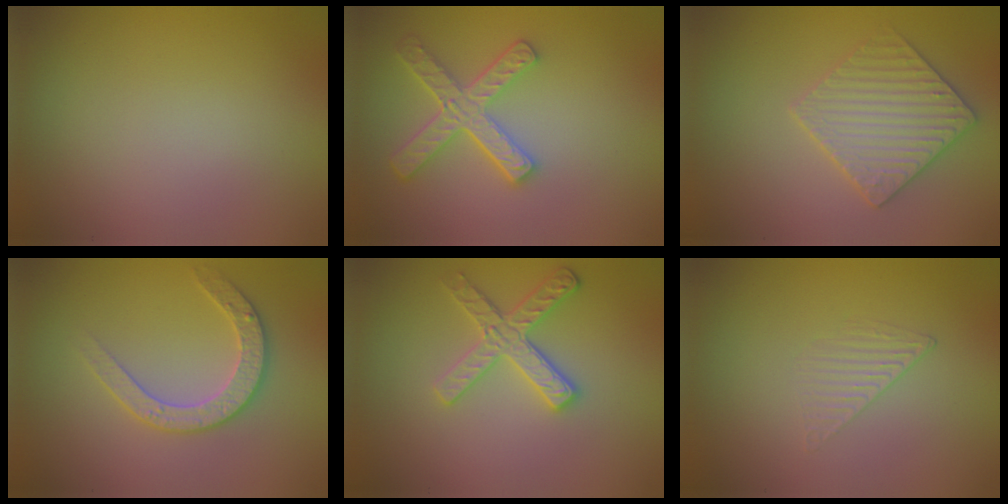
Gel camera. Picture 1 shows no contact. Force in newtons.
{"total": 5.2, "press": 3.9, "slide": 3.3}
{"total": 3.5, "press": 3.5, "slide": 0.4}
{"total": 2.8, "press": 2.7, "slide": 0.6}
{"total": 3.2, "press": 3.0, "slide": 1.0}
{"total": 1.4, "press": 0.3, "slide": 1.4}